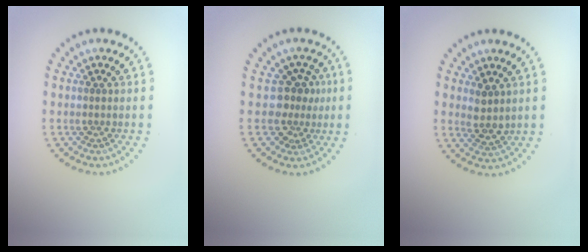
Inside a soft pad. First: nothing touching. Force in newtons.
{"total": 2.6, "press": 1.9, "slide": 1.8}
{"total": 2.0, "press": 1.7, "slide": 1.1}